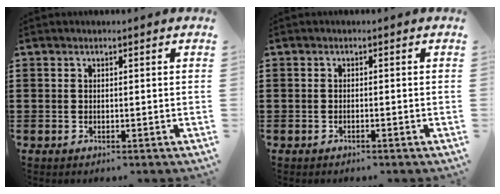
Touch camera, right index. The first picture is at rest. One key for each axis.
{"total": 0.6, "fx": -0.5, "fy": 0.0, "fz": 0.2, "tx": -0.005, "ty": -0.004, "tz": -0.010}